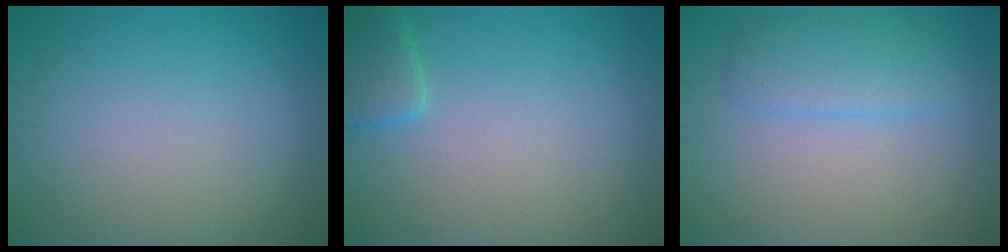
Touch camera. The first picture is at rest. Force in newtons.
{"total": 2.4, "press": 2.4, "slide": 0.2}
{"total": 3.3, "press": 3.3, "slide": 0.1}